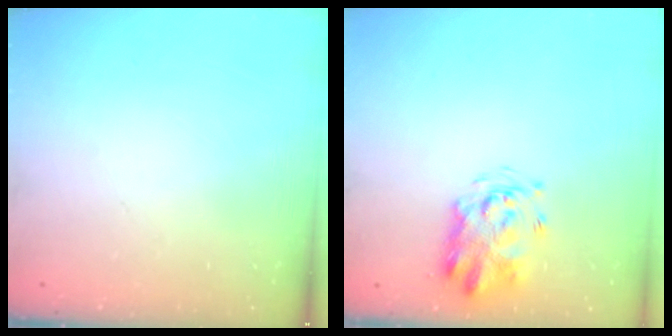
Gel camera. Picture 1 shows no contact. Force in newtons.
{"total": 3.4, "press": 3.3, "slide": 0.7}